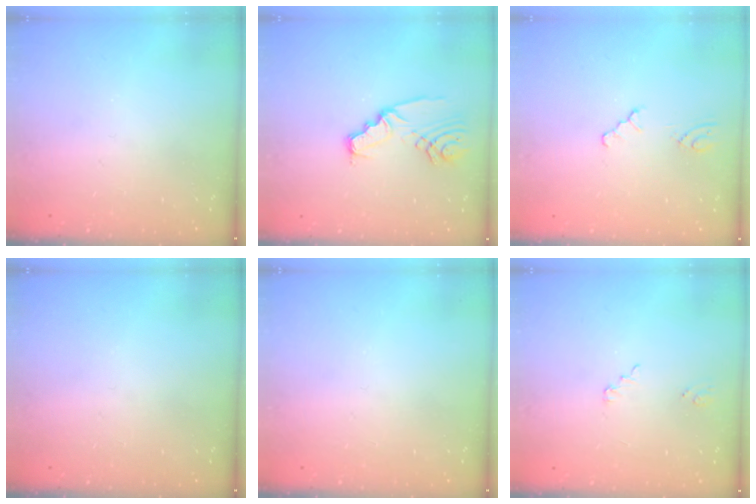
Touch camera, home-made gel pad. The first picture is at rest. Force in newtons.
{"total": 7.0, "press": 7.0, "slide": 0.6}
{"total": 2.1, "press": 2.0, "slide": 0.4}
{"total": 0.0}
{"total": 0.0}
{"total": 2.2, "press": 2.2, "slide": 0.2}